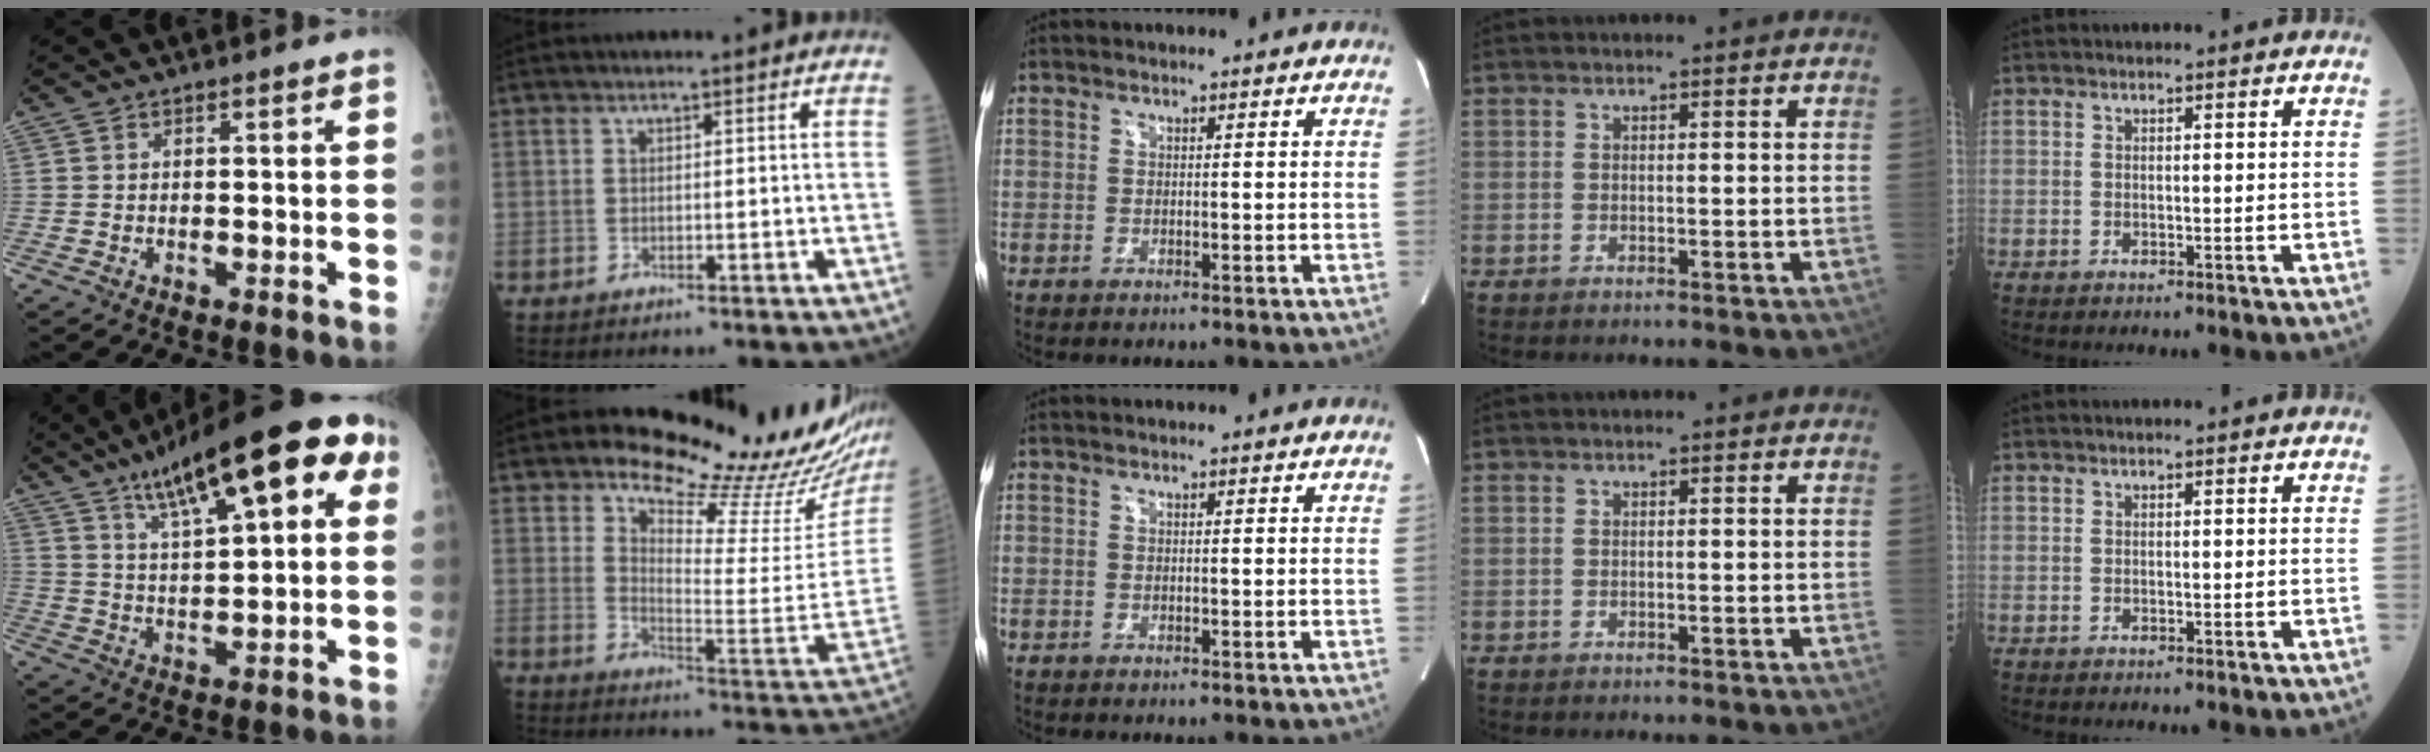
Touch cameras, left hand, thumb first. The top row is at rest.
{"thumb": {"total": 22.1, "force": [10.2, 7.1, 18.3], "torque": [-0.253, 0.007, 0.154]}, "index": {"total": 18.9, "force": [16.6, 1.6, 8.9], "torque": [-0.136, -0.096, 0.210]}}